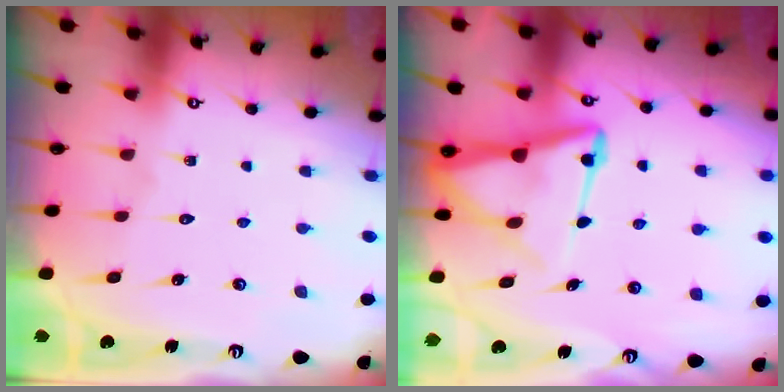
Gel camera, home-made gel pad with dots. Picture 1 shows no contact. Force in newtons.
{"total": 12.1, "press": 12.0, "slide": 1.4}